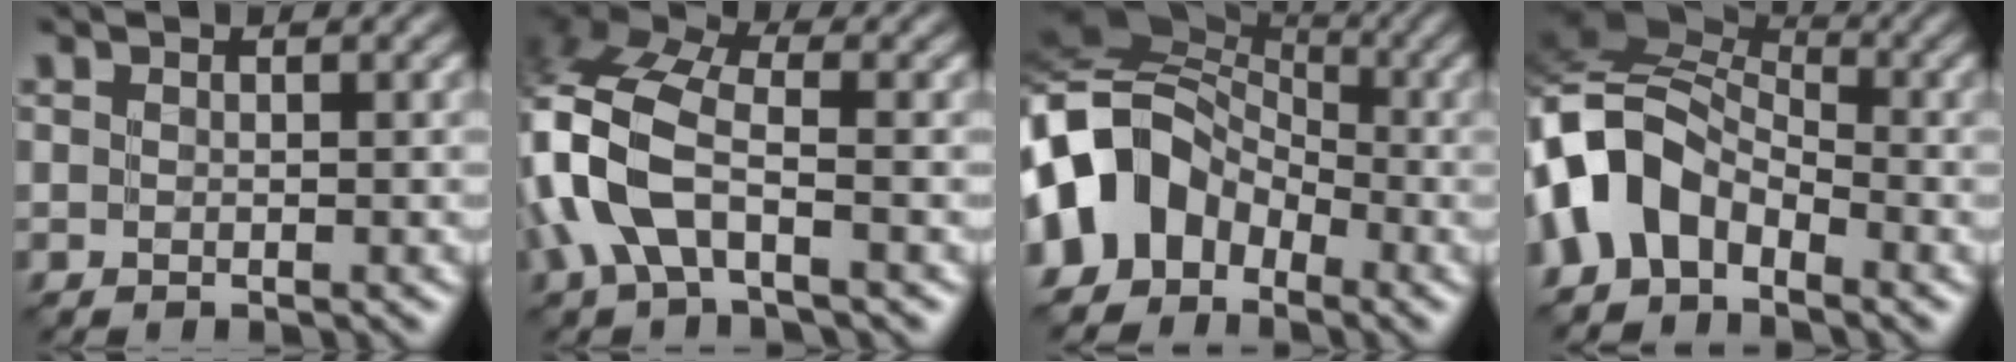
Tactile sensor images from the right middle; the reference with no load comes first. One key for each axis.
{"total": 7.7, "fx": -1.7, "fy": 4.0, "fz": 6.4, "tx": -0.157, "ty": 0.016, "tz": -0.055}
{"total": 10.2, "fx": -3.3, "fy": 7.8, "fz": 5.6, "tx": -0.095, "ty": 0.008, "tz": -0.087}
{"total": 8.2, "fx": -2.8, "fy": 5.4, "fz": 5.4, "tx": -0.099, "ty": 0.016, "tz": -0.082}